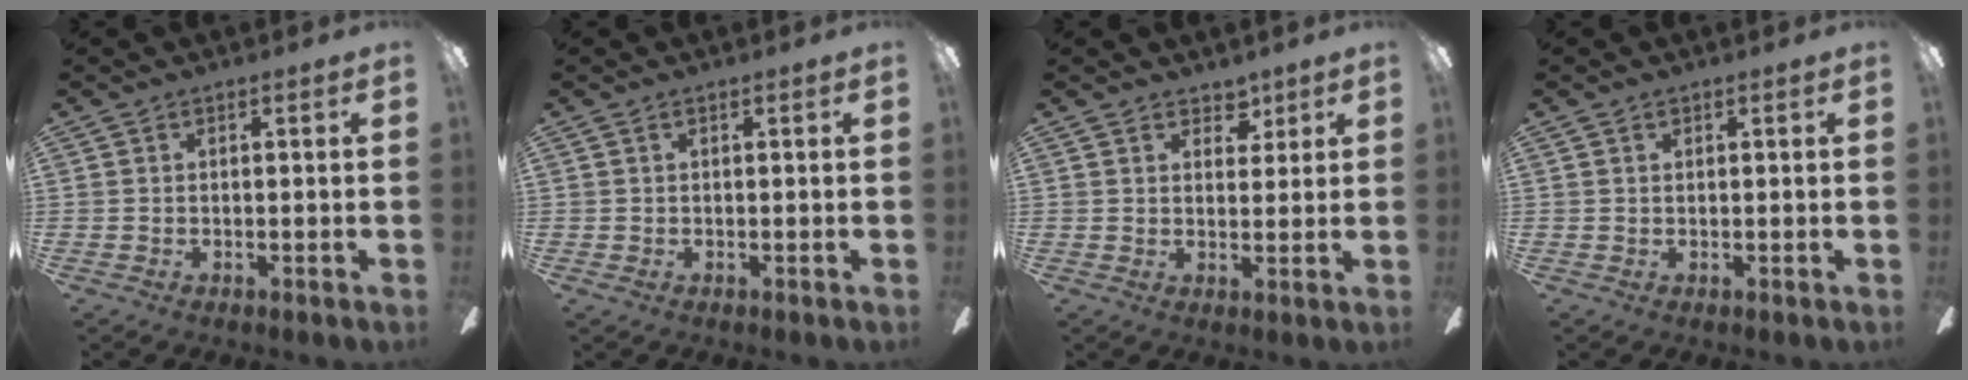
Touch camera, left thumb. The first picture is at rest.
{"total": 0.6, "force": [0.2, 0.3, 0.4], "torque": [-0.009, 0.003, 0.003]}
{"total": 4.3, "force": [3.2, 2.6, 1.2], "torque": [-0.010, -0.014, 0.055]}
{"total": 0.6, "force": [0.3, 0.4, 0.4], "torque": [-0.008, 0.003, 0.005]}